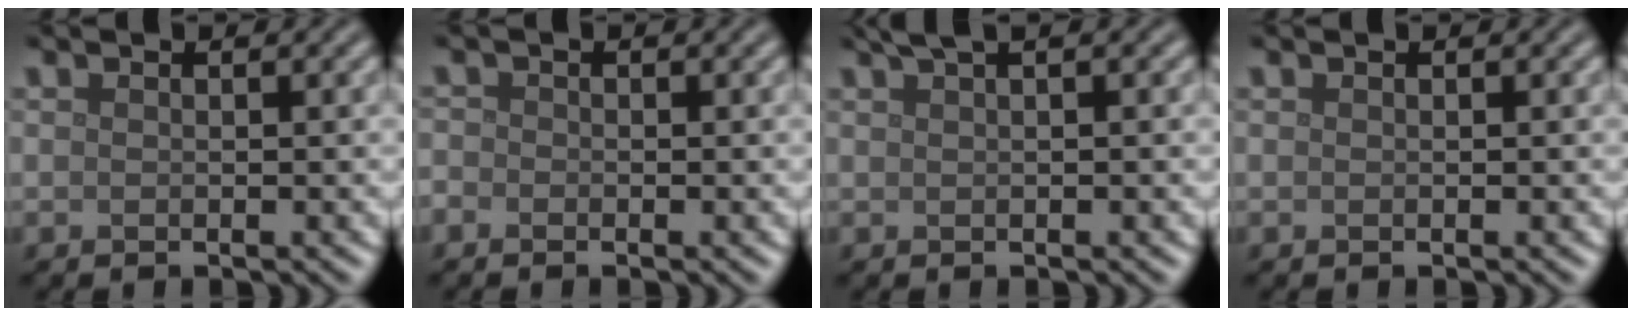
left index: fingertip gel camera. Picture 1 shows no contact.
{"total": 0.8, "force": [-0.5, 0.6, 0.1], "torque": [0.001, -0.003, -0.013]}
{"total": 2.3, "force": [1.4, 0.6, 1.7], "torque": [-0.023, 0.006, 0.020]}
{"total": 0.0}